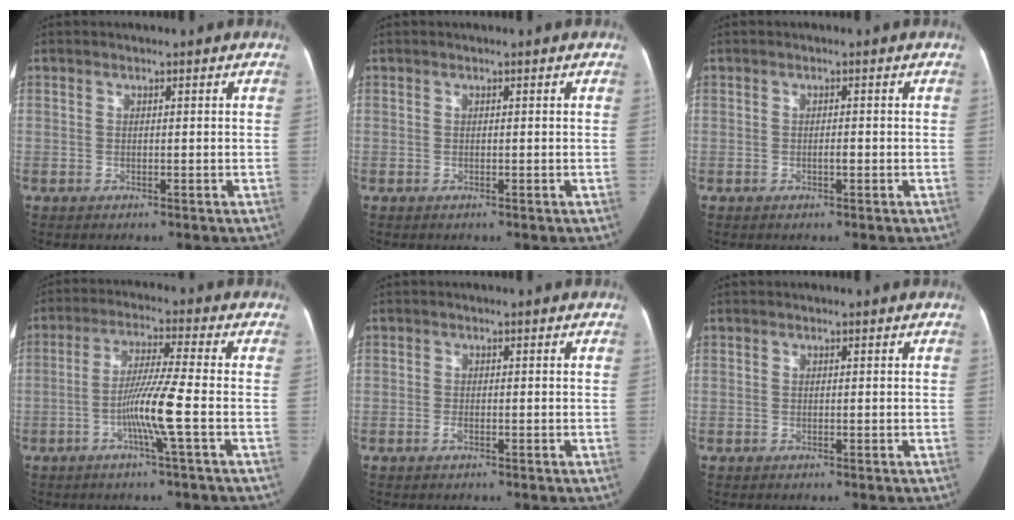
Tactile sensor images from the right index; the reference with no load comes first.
{"total": 0.0}
{"total": 1.2, "force": [-0.4, 0.5, 1.0], "torque": [-0.019, 0.002, -0.007]}
{"total": 8.2, "force": [-2.7, -1.1, 7.6], "torque": [-0.148, -0.003, -0.052]}
{"total": 1.1, "force": [-0.6, 0.7, 0.6], "torque": [-0.012, 0.002, -0.008]}
{"total": 0.0}